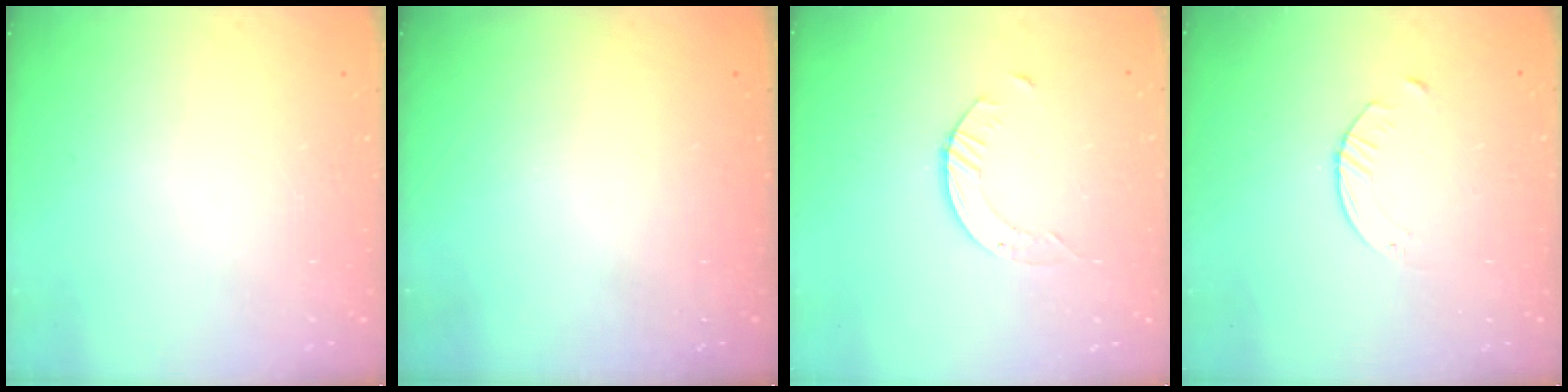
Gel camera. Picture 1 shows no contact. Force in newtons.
{"total": 0.0}
{"total": 2.6, "press": 2.6, "slide": 0.3}
{"total": 3.1, "press": 3.0, "slide": 0.4}